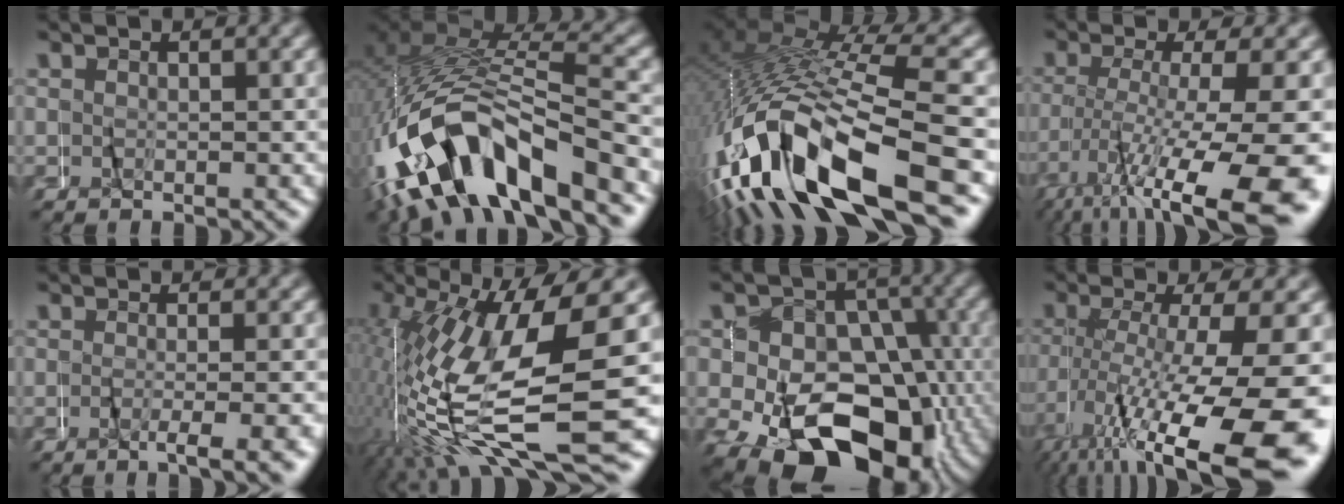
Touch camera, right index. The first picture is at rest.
{"total": 12.4, "force": [-3.5, 7.7, 9.2], "torque": [-0.209, -0.011, -0.059]}
{"total": 12.8, "force": [-3.1, 6.9, 10.4], "torque": [-0.244, -0.009, -0.047]}
{"total": 8.6, "force": [-4.3, 1.6, 7.3], "torque": [-0.116, -0.020, -0.055]}
{"total": 2.8, "force": [-2.0, -0.3, 1.8], "torque": [-0.027, -0.005, -0.034]}
{"total": 12.5, "force": [-3.0, 4.3, 11.4], "torque": [-0.195, -0.012, -0.037]}
{"total": 14.1, "force": [-5.7, 9.7, 8.5], "torque": [-0.146, -0.065, -0.075]}
{"total": 12.5, "force": [-7.2, 3.3, 9.7], "torque": [-0.154, -0.034, -0.087]}